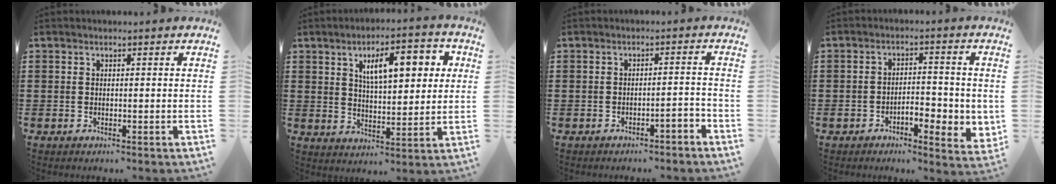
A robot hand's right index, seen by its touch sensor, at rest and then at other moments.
{"total": 9.4, "force": [3.6, 3.5, 8.0], "torque": [-0.137, 0.005, 0.055]}
{"total": 2.2, "force": [-1.9, 0.1, 1.1], "torque": [-0.022, 0.003, -0.038]}
{"total": 4.6, "force": [-2.0, 2.3, 3.5], "torque": [-0.054, 0.006, -0.039]}